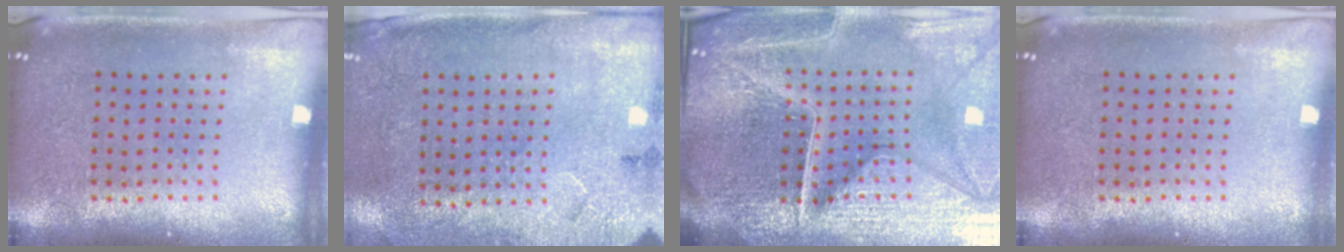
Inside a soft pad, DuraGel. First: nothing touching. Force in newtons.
{"total": 2.7, "press": 2.2, "slide": 1.6}
{"total": 7.1, "press": 6.2, "slide": 3.4}
{"total": 0.0}